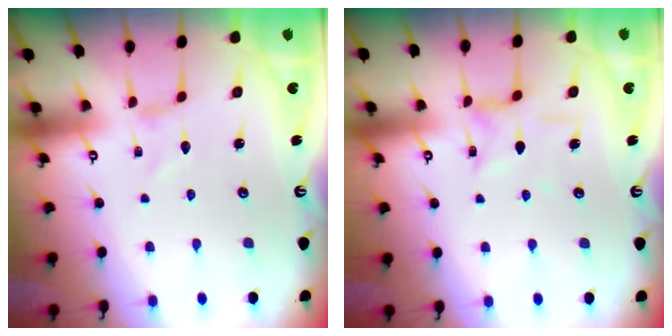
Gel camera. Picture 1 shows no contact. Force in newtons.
{"total": 4.2, "press": 4.2, "slide": 0.3}